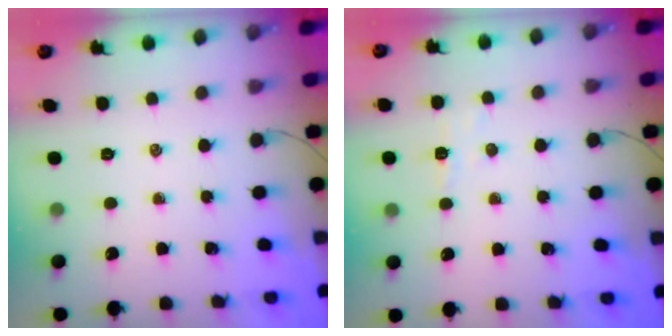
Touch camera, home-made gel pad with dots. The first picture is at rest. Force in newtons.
{"total": 3.3, "press": 3.0, "slide": 1.2}